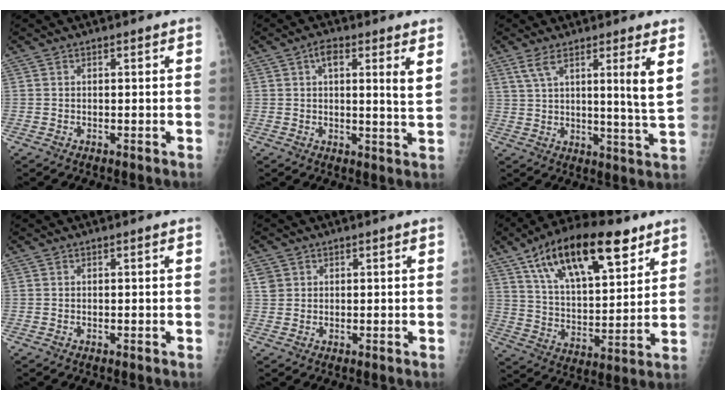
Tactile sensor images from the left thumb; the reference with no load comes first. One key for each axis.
{"total": 7.2, "fx": 3.3, "fy": 1.5, "fz": 6.3, "tx": -0.086, "ty": -0.018, "tz": 0.040}
{"total": 10.2, "fx": 4.8, "fy": -0.2, "fz": 9.0, "tx": -0.155, "ty": -0.041, "tz": 0.081}
{"total": 0.0}
{"total": 2.4, "fx": 1.0, "fy": 2.1, "fz": 0.6, "tx": 0.001, "ty": -0.004, "tz": 0.018}
{"total": 23.3, "fx": 13.1, "fy": 9.7, "fz": 16.7, "tx": -0.251, "ty": -0.031, "tz": 0.226}